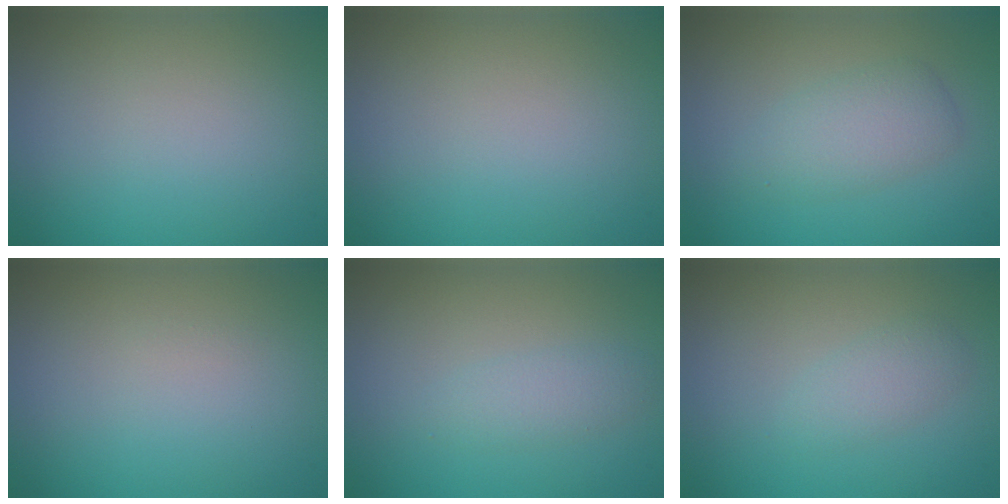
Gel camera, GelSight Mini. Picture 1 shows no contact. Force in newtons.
{"total": 0.0}
{"total": 3.0, "press": 3.0, "slide": 0.1}
{"total": 0.0}
{"total": 1.7, "press": 1.7, "slide": 0.0}
{"total": 1.8, "press": 1.8, "slide": 0.2}